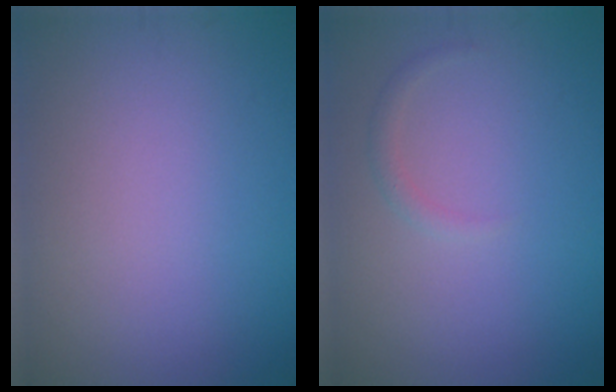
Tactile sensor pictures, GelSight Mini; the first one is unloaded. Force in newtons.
{"total": 0.9, "press": 0.9, "slide": 0.0}